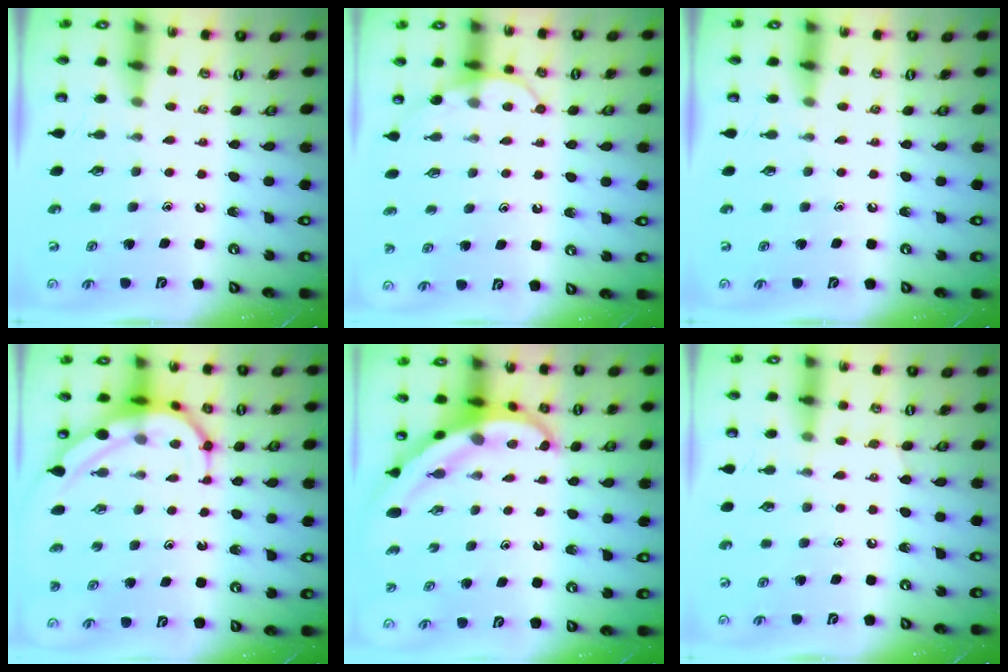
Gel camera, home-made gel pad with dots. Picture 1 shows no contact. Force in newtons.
{"total": 7.4, "press": 7.4, "slide": 0.5}
{"total": 0.0}
{"total": 8.0, "press": 7.9, "slide": 0.9}
{"total": 5.2, "press": 5.1, "slide": 0.8}
{"total": 5.0, "press": 4.9, "slide": 0.5}